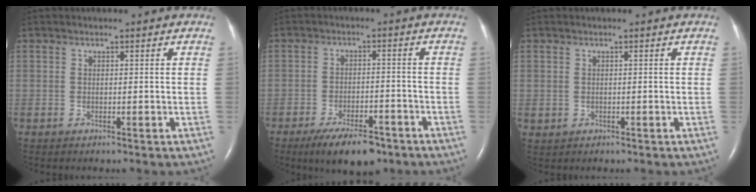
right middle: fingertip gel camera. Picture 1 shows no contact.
{"total": 8.8, "force": [-6.3, 3.3, 5.2], "torque": [-0.086, -0.006, -0.100]}
{"total": 0.7, "force": [0.0, 0.7, 0.2], "torque": [-0.004, 0.001, 0.005]}